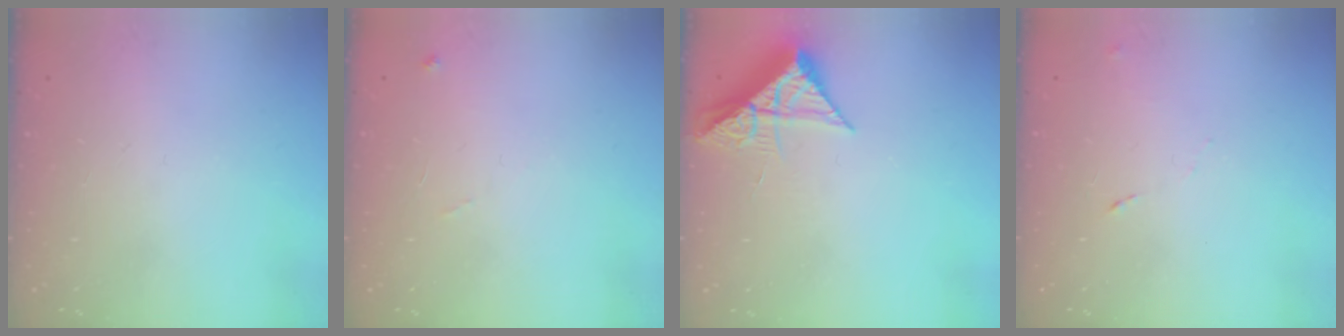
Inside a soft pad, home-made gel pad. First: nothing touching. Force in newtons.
{"total": 6.2, "press": 6.2, "slide": 0.8}
{"total": 7.6, "press": 7.6, "slide": 0.4}
{"total": 4.1, "press": 4.1, "slide": 0.7}